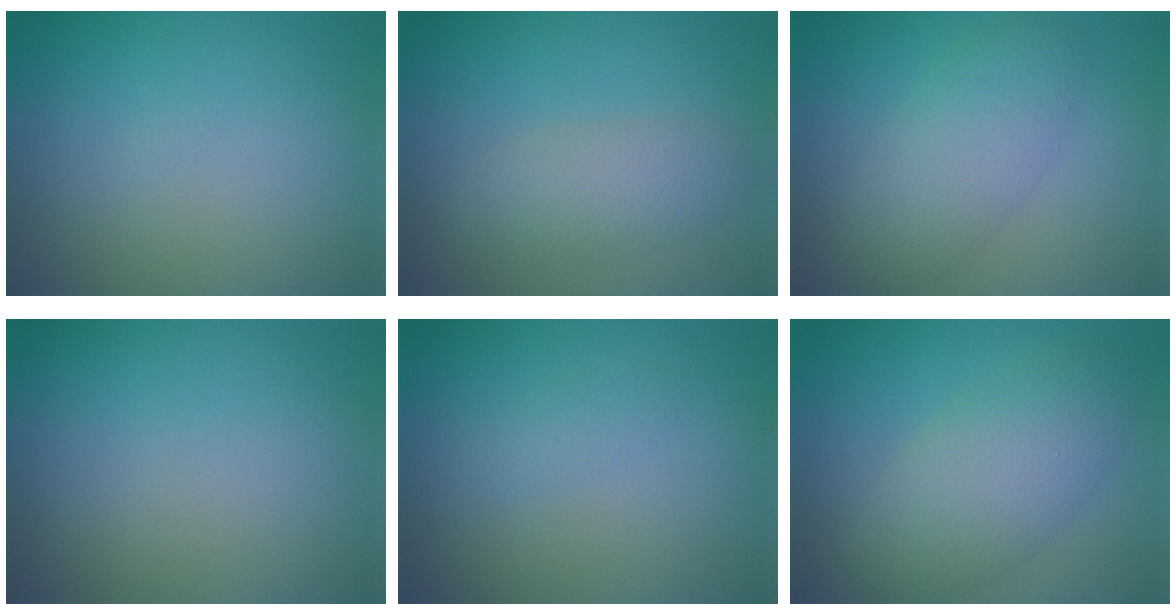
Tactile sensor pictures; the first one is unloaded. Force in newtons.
{"total": 3.2, "press": 3.2, "slide": 0.2}
{"total": 4.5, "press": 4.5, "slide": 0.1}
{"total": 0.0}
{"total": 1.0, "press": 1.0, "slide": 0.0}
{"total": 5.9, "press": 5.9, "slide": 0.2}